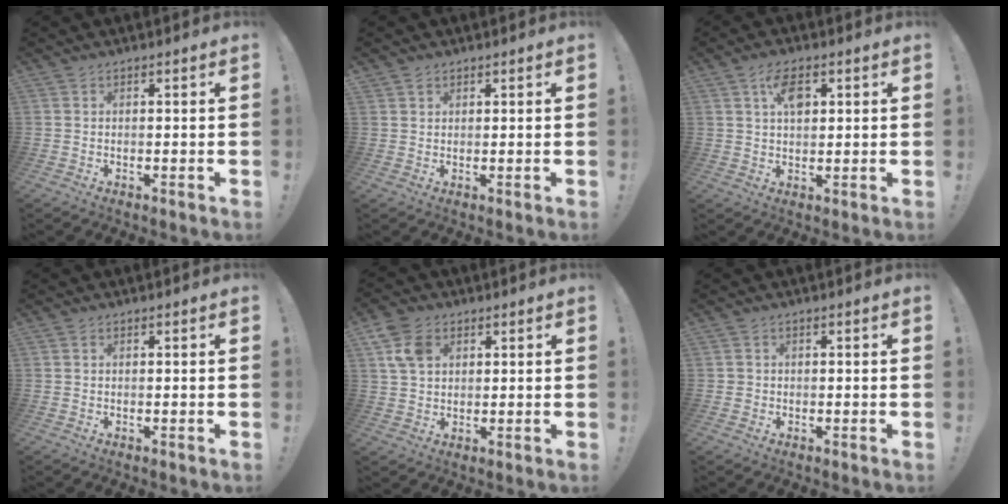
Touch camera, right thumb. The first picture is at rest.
{"total": 1.5, "force": [1.2, 0.9, 0.1], "torque": [0.003, -0.005, 0.023]}
{"total": 6.9, "force": [2.6, 3.9, 5.1], "torque": [-0.077, -0.004, 0.043]}
{"total": 0.0}
{"total": 8.7, "force": [3.2, 6.4, 4.9], "torque": [-0.089, 0.003, 0.066]}
{"total": 1.3, "force": [-0.1, 1.2, 0.3], "torque": [-0.010, 0.006, -0.001]}